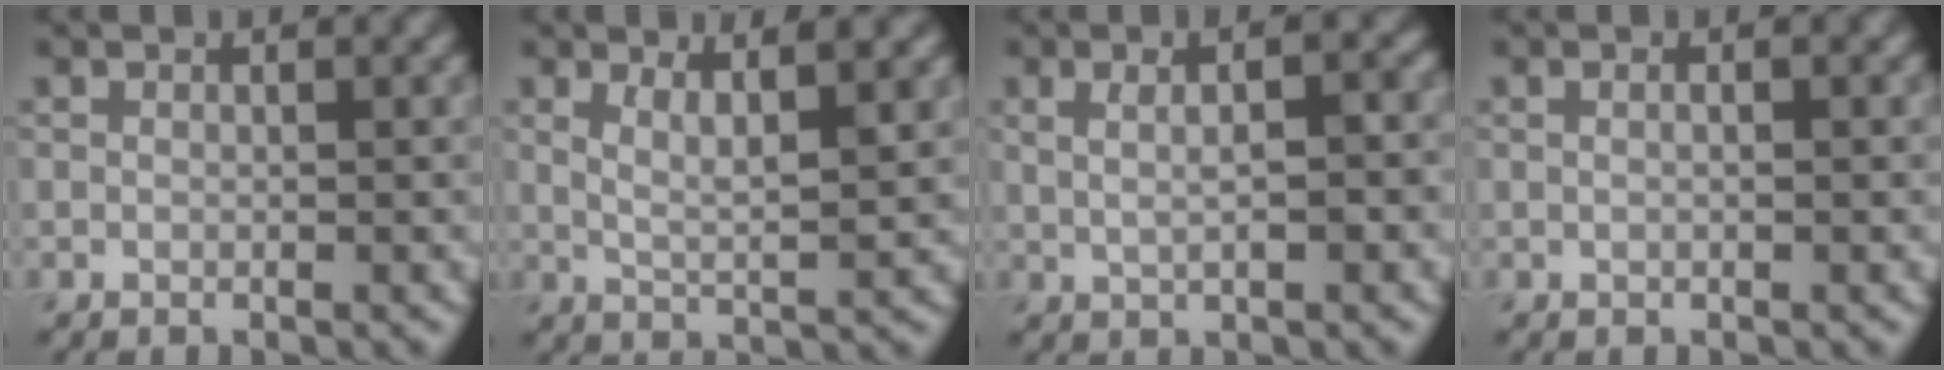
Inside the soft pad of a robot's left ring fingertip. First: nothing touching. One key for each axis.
{"total": 3.4, "fx": 1.7, "fy": 0.8, "fz": 2.8, "tx": -0.043, "ty": -0.004, "tz": 0.030}
{"total": 5.0, "fx": 1.4, "fy": 2.1, "fz": 4.4, "tx": -0.051, "ty": 0.018, "tz": 0.010}
{"total": 1.9, "fx": 0.7, "fy": 1.0, "fz": 1.4, "tx": -0.003, "ty": 0.008, "tz": -0.013}